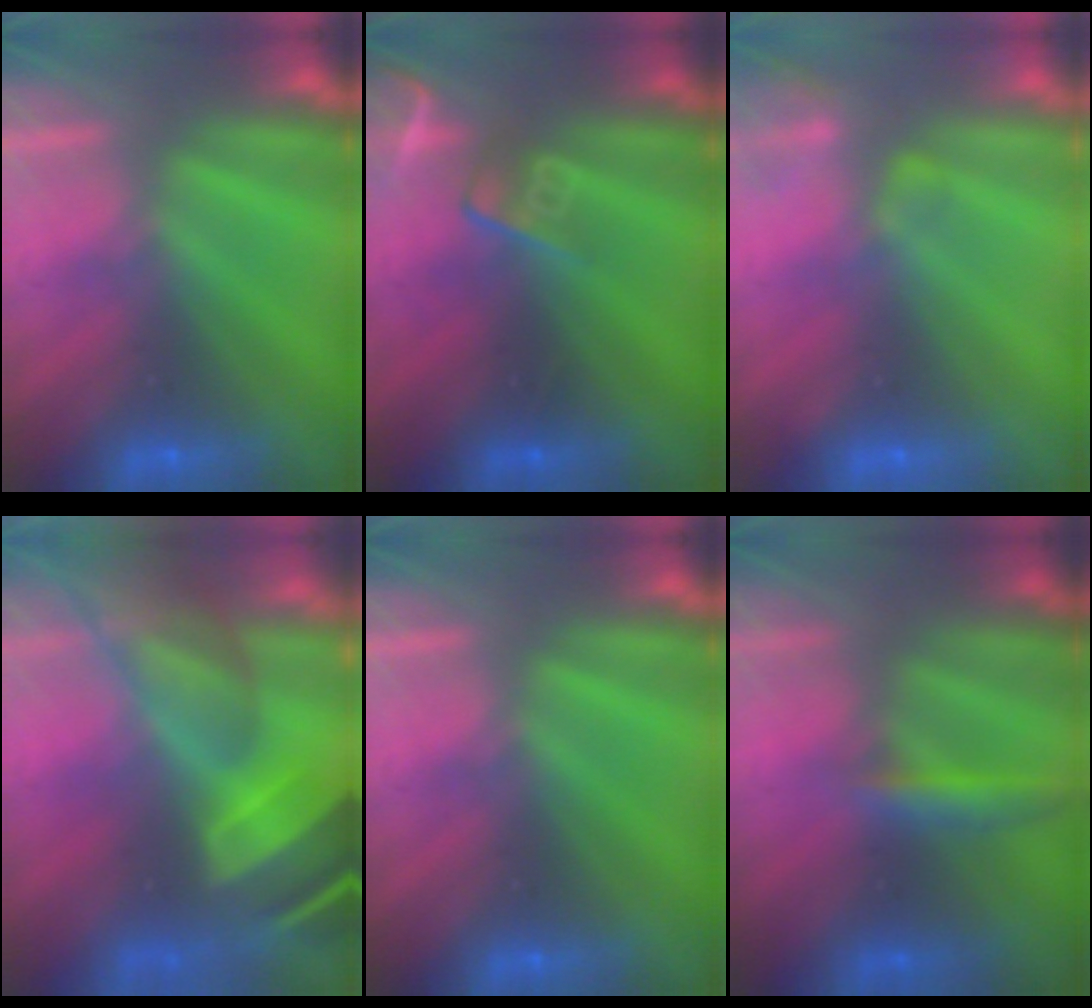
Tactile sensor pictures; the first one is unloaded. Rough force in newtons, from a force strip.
{"total": 2.7}
{"total": 2.4}
{"total": 9.3}
{"total": 0.0}
{"total": 2.7}